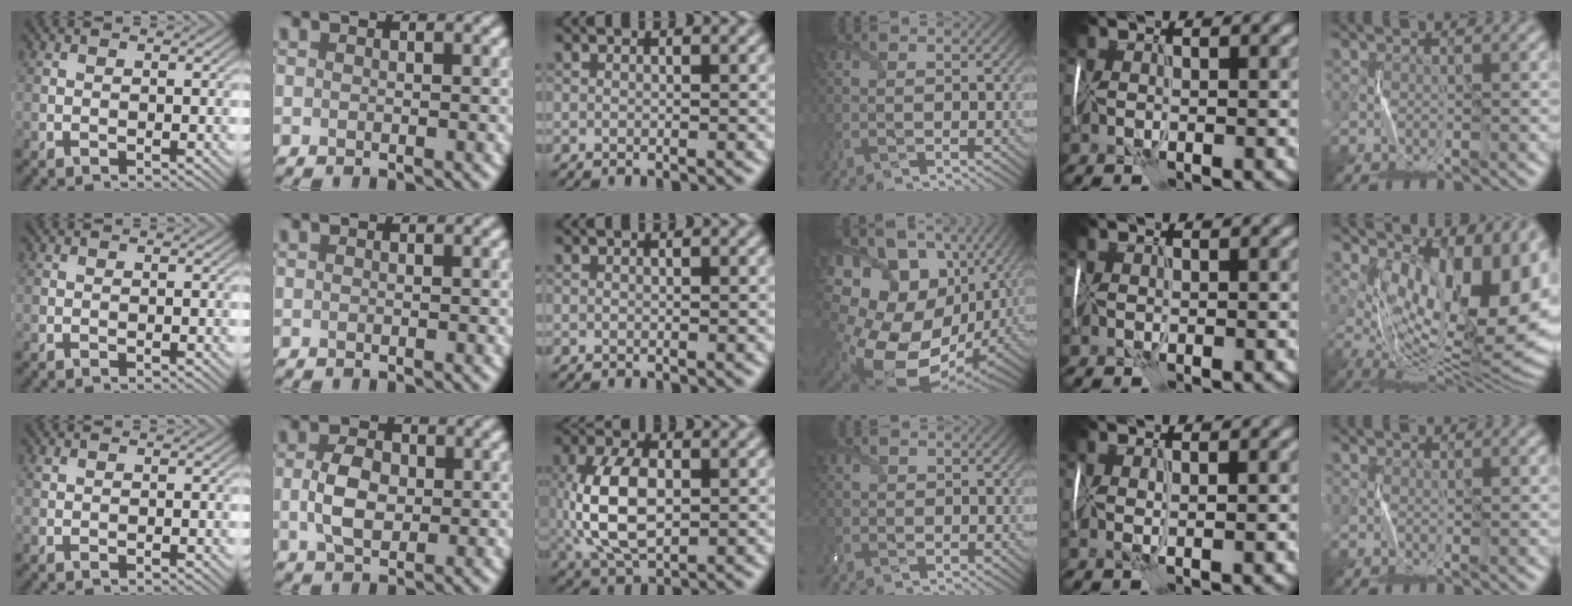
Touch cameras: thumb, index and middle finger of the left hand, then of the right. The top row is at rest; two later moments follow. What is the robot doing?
{"motion": "wrap", "object": "receipt paper"}